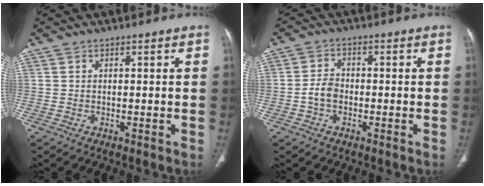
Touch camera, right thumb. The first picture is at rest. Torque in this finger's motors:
{"motor_torque": [0.40, 0.33, 0.79, -0.56, 0.00]}